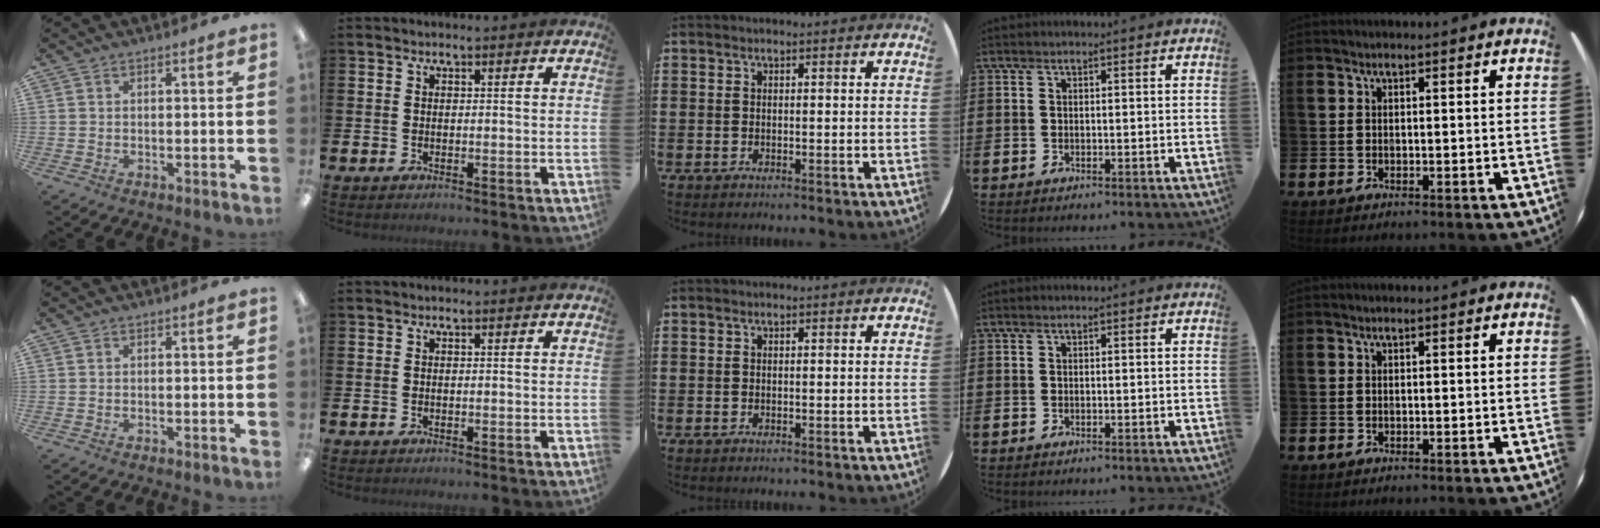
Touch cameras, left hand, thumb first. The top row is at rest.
{}